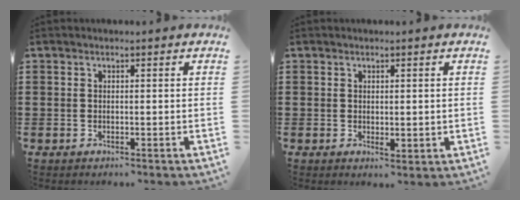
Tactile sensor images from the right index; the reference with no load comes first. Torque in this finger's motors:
{"motor_torque": [0.48, 0.48, 0.10, 0.03]}